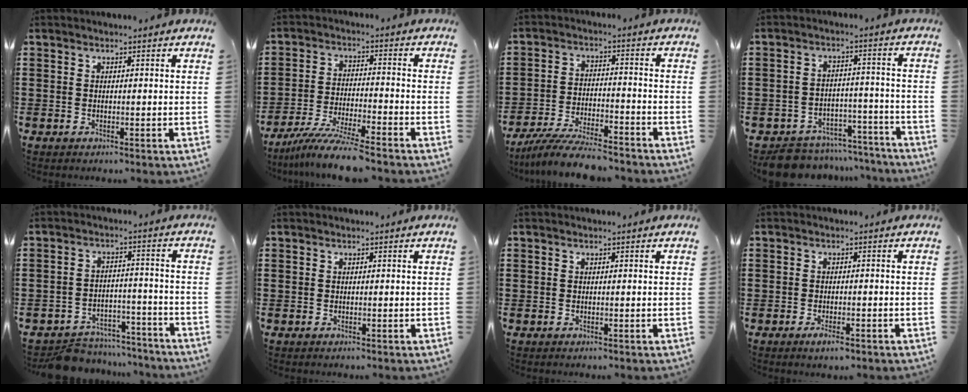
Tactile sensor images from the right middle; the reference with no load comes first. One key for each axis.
{"total": 8.1, "fx": -7.1, "fy": 0.0, "fz": 4.0, "tx": -0.081, "ty": -0.007, "tz": -0.137}
{"total": 8.0, "fx": -7.3, "fy": 1.0, "fz": 3.0, "tx": -0.055, "ty": 0.011, "tz": -0.140}
{"total": 7.5, "fx": -7.2, "fy": 1.8, "fz": 0.9, "tx": -0.010, "ty": 0.028, "tz": -0.140}
{"total": 6.4, "fx": -6.2, "fy": 1.3, "fz": 0.4, "tx": -0.007, "ty": 0.019, "tz": -0.125}
{"total": 0.0}
{"total": 0.0}
{"total": 3.3, "fx": -2.2, "fy": 1.1, "fz": 2.2, "tx": -0.043, "ty": 0.002, "tz": -0.042}